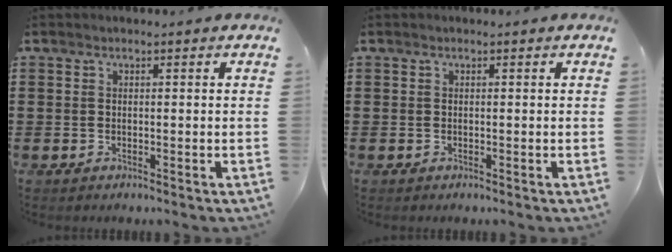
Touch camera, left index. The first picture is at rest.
{"total": 0.0}